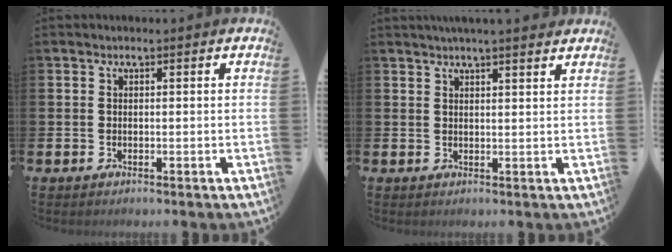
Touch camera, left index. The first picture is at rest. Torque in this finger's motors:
{"motor_torque": [0.55, -0.63, 0.82, 0.21]}